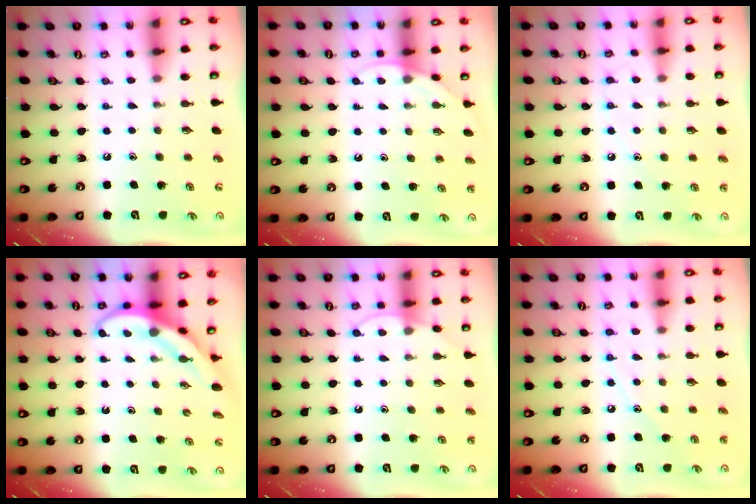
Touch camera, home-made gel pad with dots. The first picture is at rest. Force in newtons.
{"total": 4.8, "press": 4.7, "slide": 0.5}
{"total": 6.7, "press": 6.5, "slide": 1.3}
{"total": 4.0, "press": 4.0, "slide": 0.4}
{"total": 5.6, "press": 5.6, "slide": 0.7}
{"total": 7.6, "press": 7.6, "slide": 0.6}